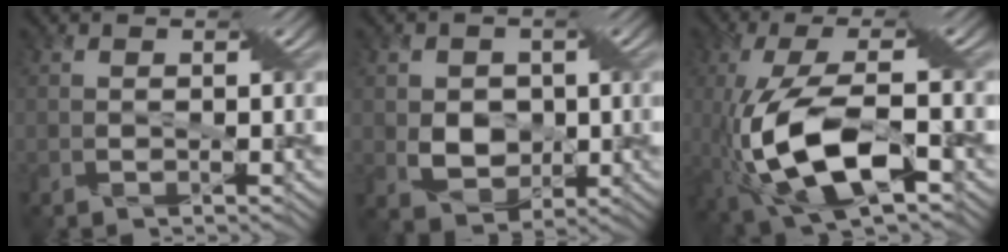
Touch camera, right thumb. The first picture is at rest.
{"total": 4.7, "force": [0.3, 3.8, 2.8], "torque": [-0.079, -0.009, -0.002]}
{"total": 12.8, "force": [-3.5, 3.8, 11.7], "torque": [-0.263, -0.003, -0.065]}